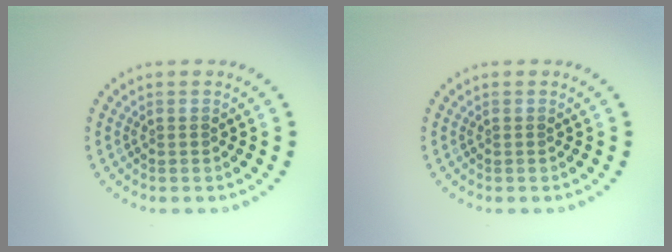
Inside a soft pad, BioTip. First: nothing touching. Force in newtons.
{"total": 0.0}